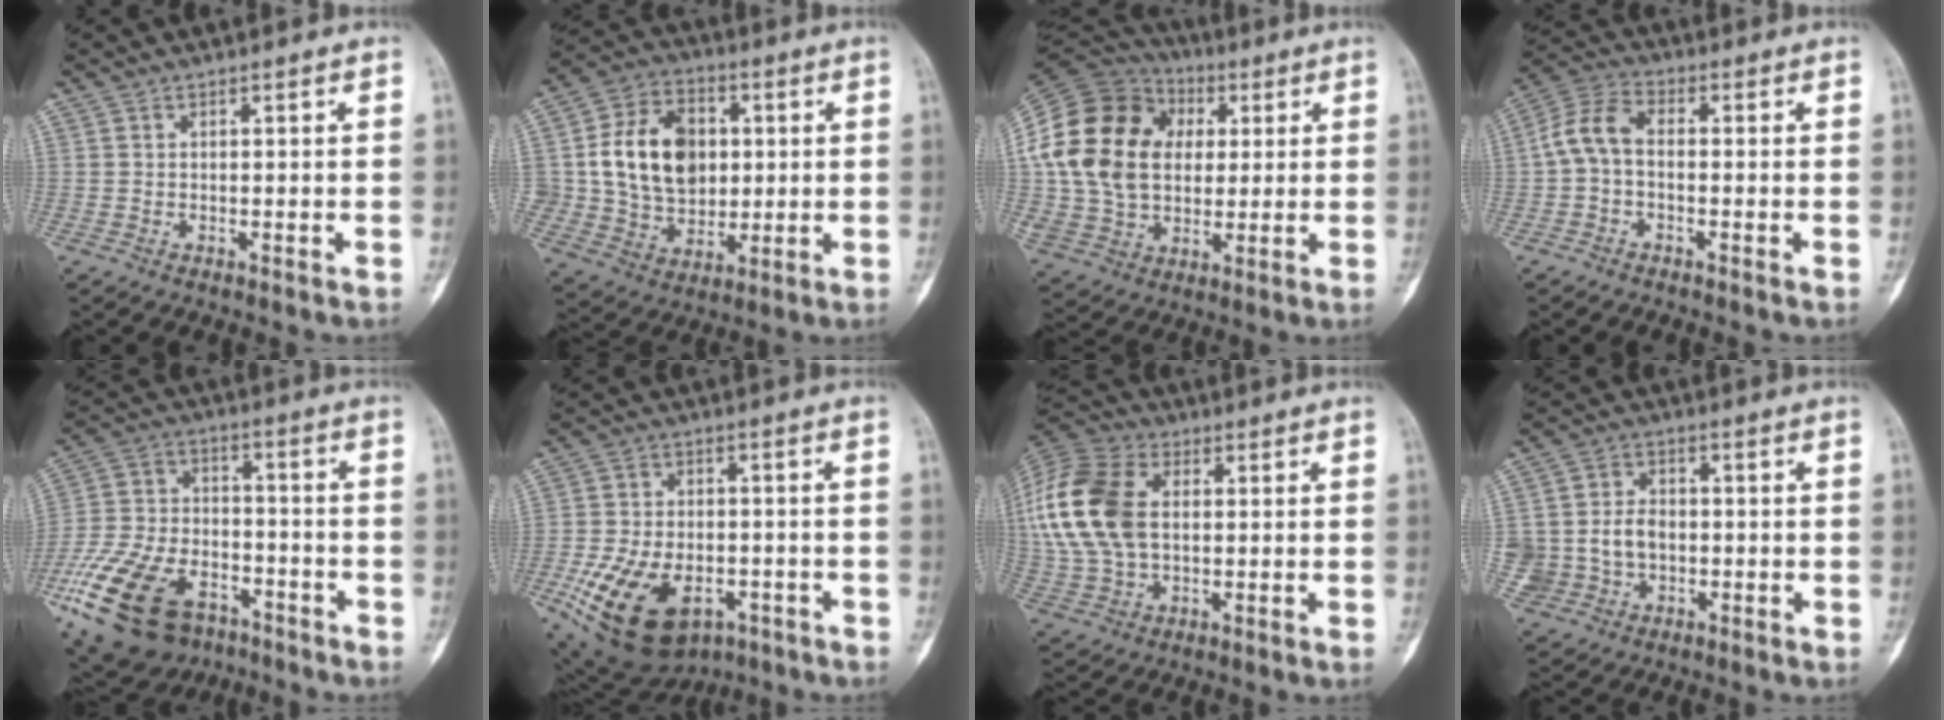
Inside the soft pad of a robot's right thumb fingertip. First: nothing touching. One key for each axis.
{"total": 16.6, "fx": 2.1, "fy": 12.6, "fz": 10.7, "tx": -0.149, "ty": 0.004, "tz": 0.043}
{"total": 25.2, "fx": 3.9, "fy": 18.6, "fz": 16.5, "tx": -0.323, "ty": 0.027, "tz": 0.078}
{"total": 6.6, "fx": -0.6, "fy": 3.9, "fz": 5.3, "tx": -0.109, "ty": 0.023, "tz": -0.025}
{"total": 24.0, "fx": -12.4, "fy": 14.6, "fz": 14.5, "tx": -0.327, "ty": 0.040, "tz": -0.215}
{"total": 18.5, "fx": -7.5, "fy": 11.5, "fz": 12.5, "tx": -0.227, "ty": 0.012, "tz": -0.106}
{"total": 20.4, "fx": 2.7, "fy": 13.4, "fz": 15.1, "tx": -0.344, "ty": 0.009, "tz": 0.050}
{"total": 9.9, "fx": -1.6, "fy": 9.5, "fz": 2.4, "tx": -0.018, "ty": 0.024, "tz": -0.023}